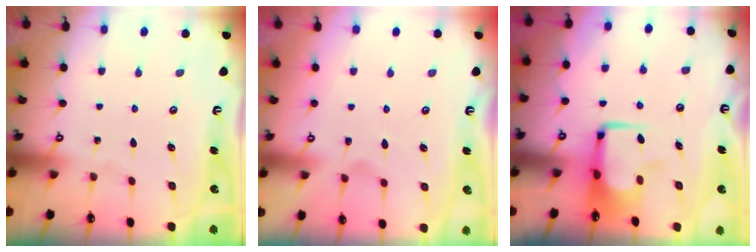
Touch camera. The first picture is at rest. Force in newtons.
{"total": 1.1, "press": 0.2, "slide": 1.1}
{"total": 6.5, "press": 6.4, "slide": 1.2}